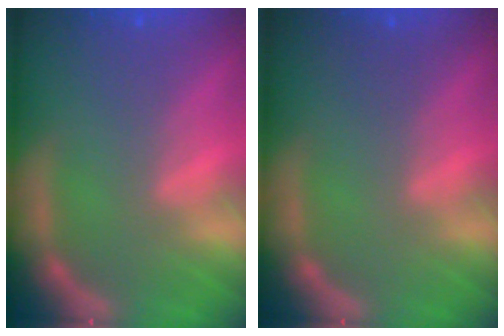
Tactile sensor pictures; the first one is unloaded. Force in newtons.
{"total": 0.0}